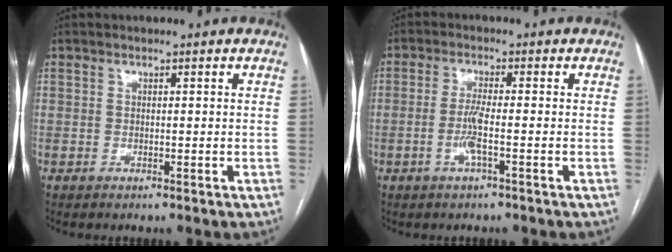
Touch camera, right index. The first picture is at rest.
{"total": 3.6, "force": [-1.1, -0.1, 3.4], "torque": [-0.071, -0.004, -0.024]}